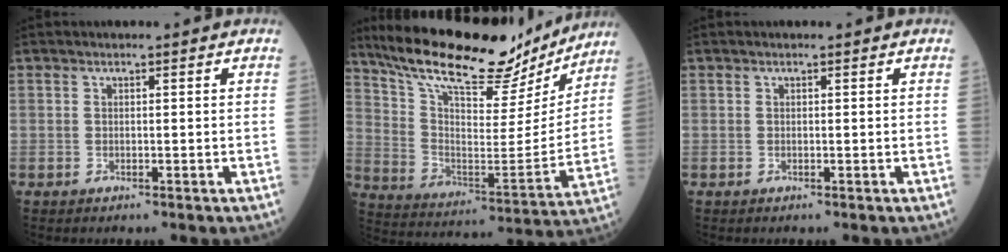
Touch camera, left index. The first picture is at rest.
{"total": 25.3, "force": [21.4, 6.2, 11.9], "torque": [-0.197, -0.004, 0.326]}
{"total": 0.0}